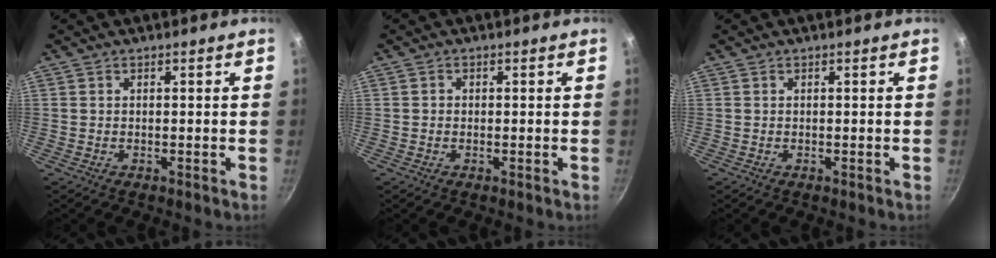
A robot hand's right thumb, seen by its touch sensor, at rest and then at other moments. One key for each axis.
{"total": 0.9, "fx": 0.0, "fy": 0.9, "fz": 0.4, "tx": -0.005, "ty": 0.004, "tz": -0.001}
{"total": 0.0}